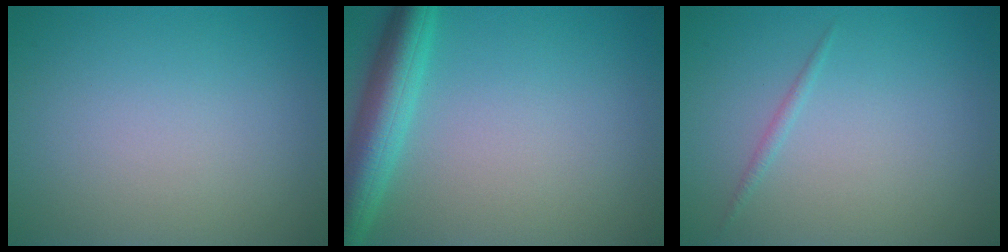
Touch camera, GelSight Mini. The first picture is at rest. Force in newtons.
{"total": 5.2, "press": 5.2, "slide": 0.2}
{"total": 0.7, "press": 0.7, "slide": 0.0}